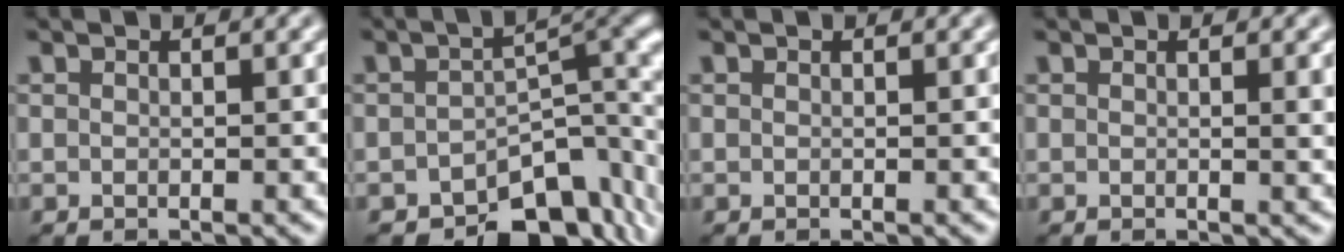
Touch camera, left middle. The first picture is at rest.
{"total": 9.8, "force": [-5.2, 5.4, 6.2], "torque": [-0.052, -0.017, -0.078]}
{"total": 0.0}
{"total": 1.6, "force": [0.3, 0.4, 1.5], "torque": [-0.015, 0.000, 0.001]}